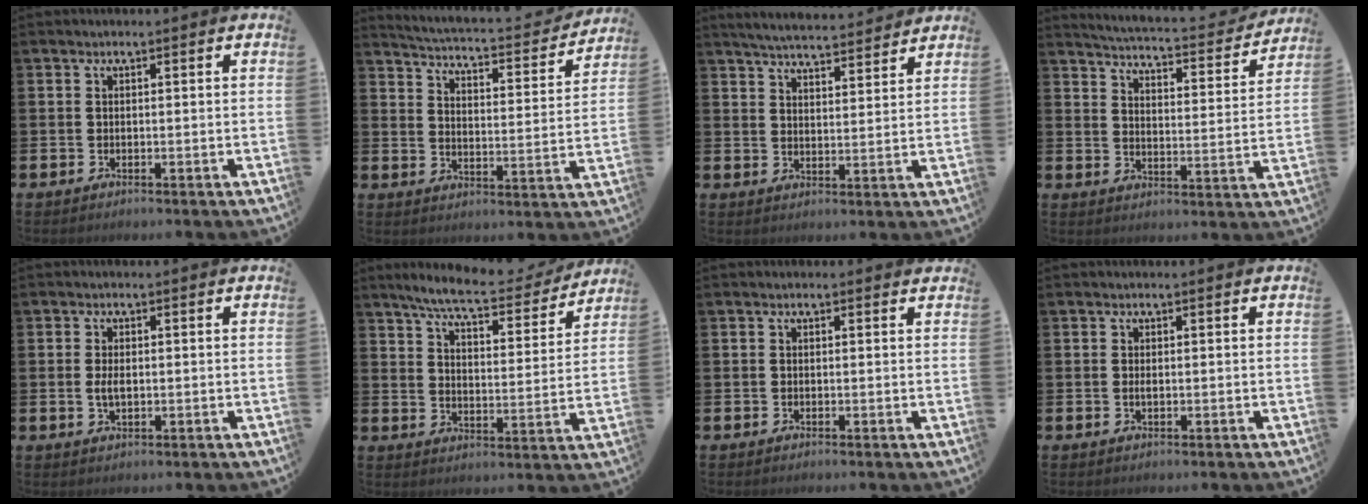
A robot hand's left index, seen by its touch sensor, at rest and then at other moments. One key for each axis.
{"total": 3.9, "fx": 3.8, "fy": 0.4, "fz": 0.8, "tx": -0.029, "ty": -0.043, "tz": 0.053}
{"total": 5.2, "fx": 5.2, "fy": 0.2, "fz": 0.7, "tx": -0.023, "ty": -0.035, "tz": 0.090}
{"total": 4.2, "fx": 4.1, "fy": 0.2, "fz": 0.9, "tx": -0.030, "ty": -0.041, "tz": 0.061}
{"total": 2.2, "fx": -0.2, "fy": 1.1, "fz": 1.9, "tx": -0.034, "ty": 0.002, "tz": -0.005}
{"total": 7.8, "fx": 7.2, "fy": 0.8, "fz": 3.0, "tx": -0.078, "ty": -0.041, "tz": 0.122}
{"total": 0.0}
{"total": 0.6, "fx": -0.1, "fy": 0.2, "fz": 0.6, "tx": -0.008, "ty": -0.001, "tz": -0.003}